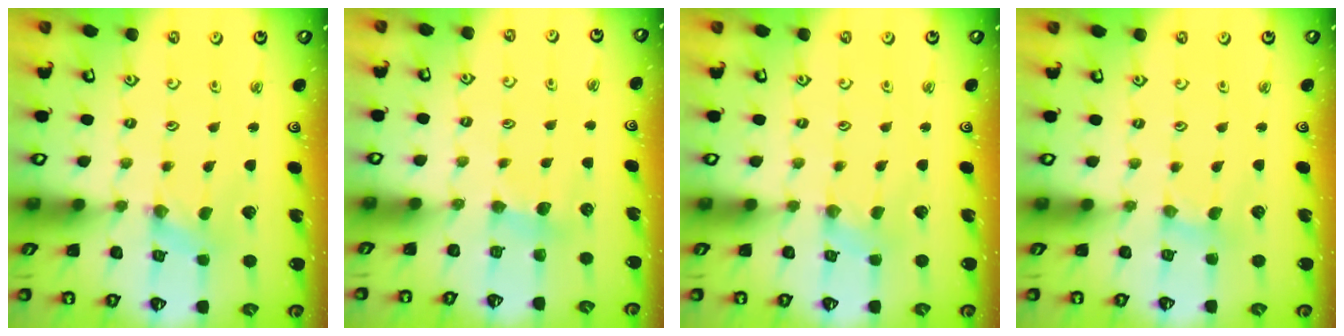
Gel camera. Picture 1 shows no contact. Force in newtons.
{"total": 4.8, "press": 4.7, "slide": 0.6}
{"total": 1.9, "press": 1.9, "slide": 0.3}
{"total": 1.7, "press": 1.7, "slide": 0.3}